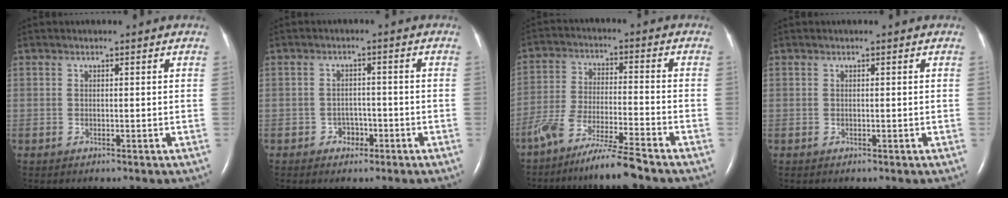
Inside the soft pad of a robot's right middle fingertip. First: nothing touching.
{"total": 2.4, "force": [-1.3, 1.9, 0.9], "torque": [-0.008, 0.008, -0.018]}
{"total": 9.4, "force": [-7.7, -0.1, 5.4], "torque": [-0.109, -0.022, -0.144]}
{"total": 0.0}